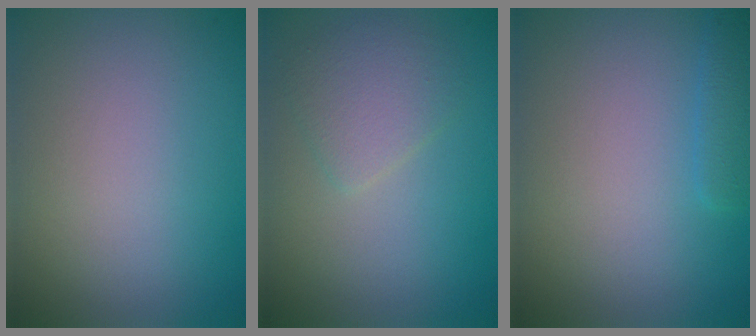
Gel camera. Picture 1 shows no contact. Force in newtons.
{"total": 2.4, "press": 2.4, "slide": 0.1}
{"total": 1.4, "press": 1.4, "slide": 0.1}